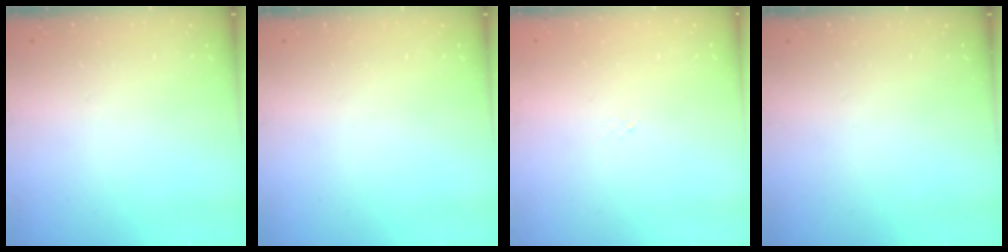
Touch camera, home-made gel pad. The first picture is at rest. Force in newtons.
{"total": 0.0}
{"total": 0.0}
{"total": 0.0}